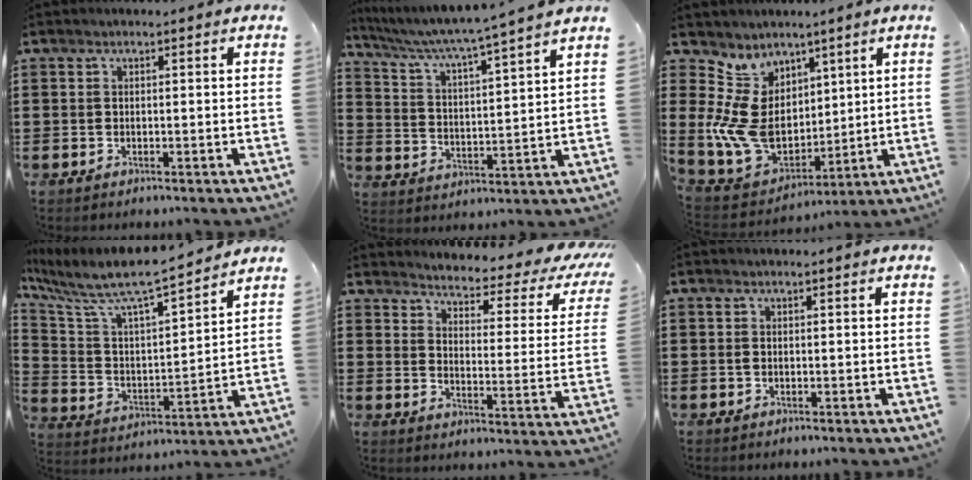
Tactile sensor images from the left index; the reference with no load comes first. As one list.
[{"total": 4.6, "force": [4.0, -1.1, 2.1], "torque": [-0.063, -0.039, 0.056]}, {"total": 11.5, "force": [2.2, 9.2, 6.6], "torque": [-0.202, -0.024, 0.046]}, {"total": 8.3, "force": [7.3, 0.8, 3.8], "torque": [-0.110, -0.057, 0.118]}, {"total": 3.4, "force": [3.0, 0.3, 1.4], "torque": [-0.041, -0.031, 0.041]}, {"total": 0.5, "force": [-0.3, 0.4, 0.2], "torque": [-0.013, -0.001, -0.008]}]